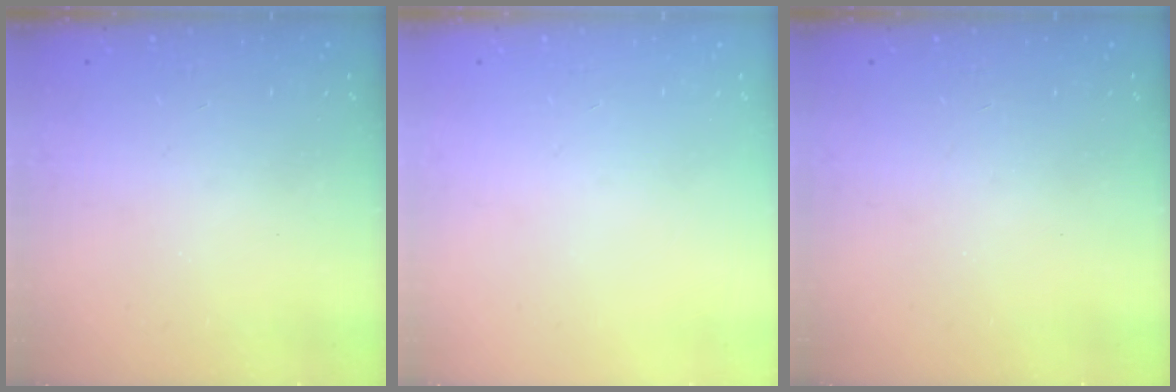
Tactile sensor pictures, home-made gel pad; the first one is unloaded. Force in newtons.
{"total": 0.0}
{"total": 0.0}